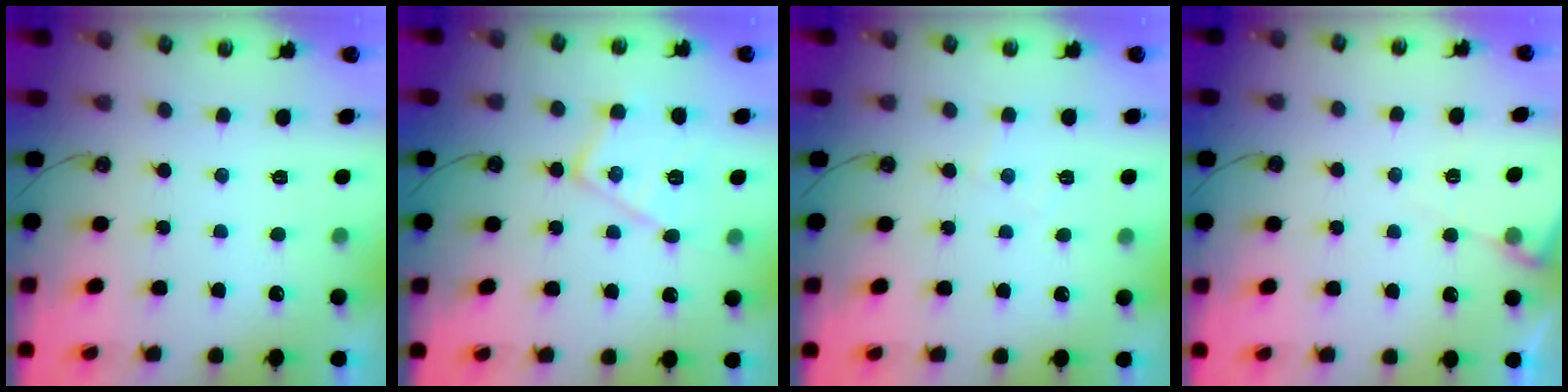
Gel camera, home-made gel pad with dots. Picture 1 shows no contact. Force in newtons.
{"total": 13.0, "press": 12.9, "slide": 0.6}
{"total": 3.0, "press": 2.9, "slide": 0.5}
{"total": 5.5, "press": 5.5, "slide": 0.5}